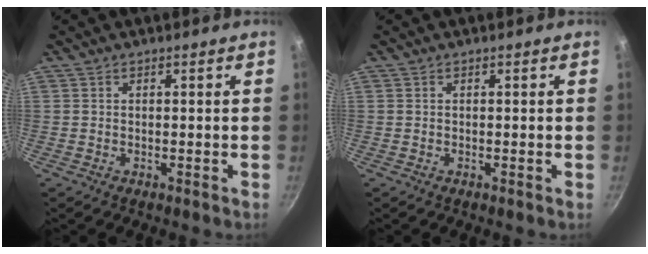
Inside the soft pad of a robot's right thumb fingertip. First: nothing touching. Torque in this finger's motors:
{"motor_torque": [-0.30, 0.25, 0.10, 0.23, 0.03]}